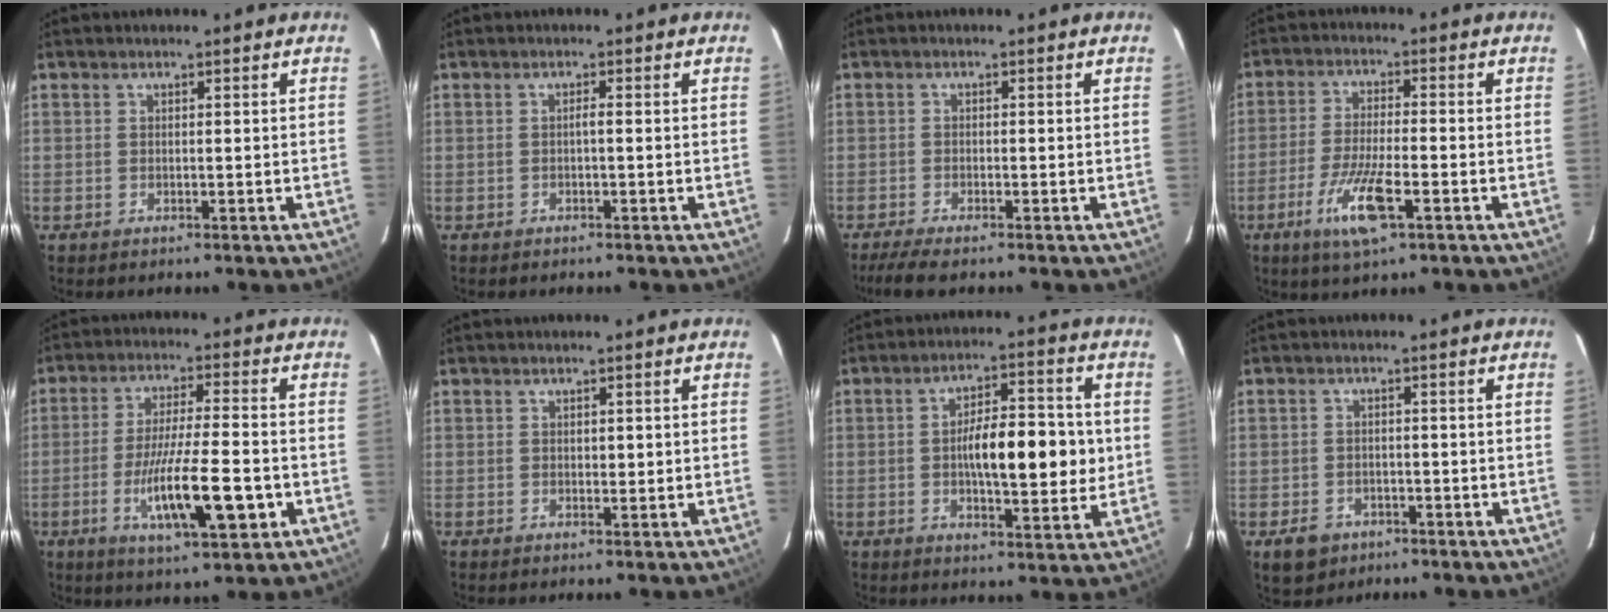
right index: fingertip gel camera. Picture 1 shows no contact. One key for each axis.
{"total": 0.7, "fx": -0.2, "fy": 0.0, "fz": 0.7, "tx": -0.012, "ty": 0.002, "tz": -0.003}
{"total": 4.7, "fx": -3.7, "fy": 0.5, "fz": 2.8, "tx": -0.048, "ty": -0.011, "tz": -0.061}
{"total": 8.5, "fx": -3.9, "fy": 1.1, "fz": 7.5, "tx": -0.148, "ty": -0.017, "tz": -0.069}
{"total": 12.8, "fx": -3.9, "fy": 1.6, "fz": 12.1, "tx": -0.217, "ty": -0.014, "tz": -0.062}
{"total": 0.9, "fx": 0.1, "fy": 0.6, "fz": 0.7, "tx": -0.008, "ty": 0.000, "tz": 0.002}
{"total": 12.0, "fx": 0.0, "fy": 3.8, "fz": 11.4, "tx": -0.180, "ty": 0.015, "tz": -0.001}
{"total": 4.3, "fx": -2.2, "fy": 3.5, "fz": 1.1, "tx": -0.019, "ty": 0.007, "tz": -0.025}